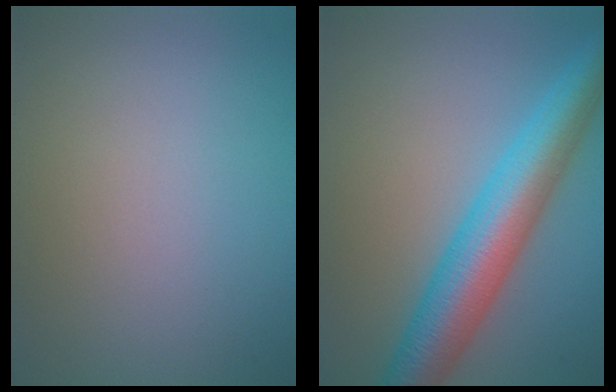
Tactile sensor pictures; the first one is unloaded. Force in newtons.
{"total": 7.7, "press": 7.7, "slide": 0.2}